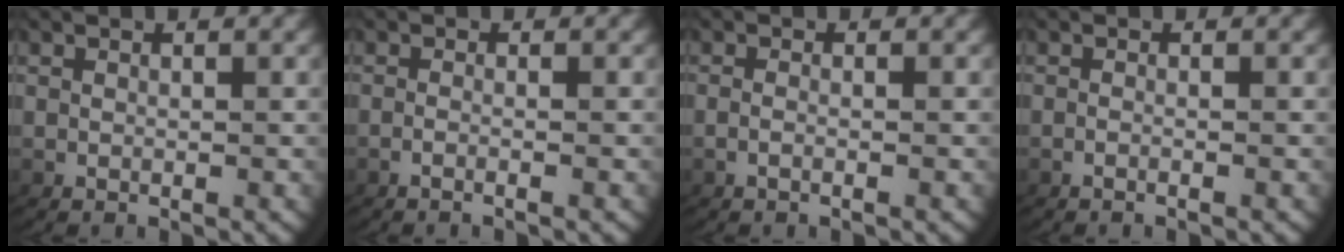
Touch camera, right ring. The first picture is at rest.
{"total": 1.3, "force": [-0.9, 0.0, 0.9], "torque": [-0.024, -0.005, -0.017]}
{"total": 1.0, "force": [-0.6, 0.1, 0.8], "torque": [-0.022, -0.005, -0.009]}
{"total": 1.0, "force": [-0.8, 0.0, 0.6], "torque": [-0.012, -0.001, -0.015]}